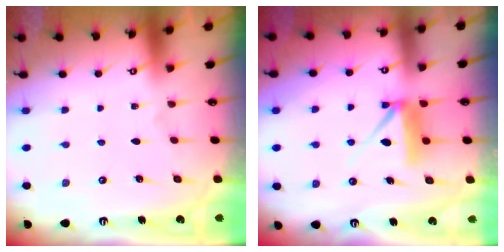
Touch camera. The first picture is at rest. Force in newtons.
{"total": 8.2, "press": 8.2, "slide": 0.4}